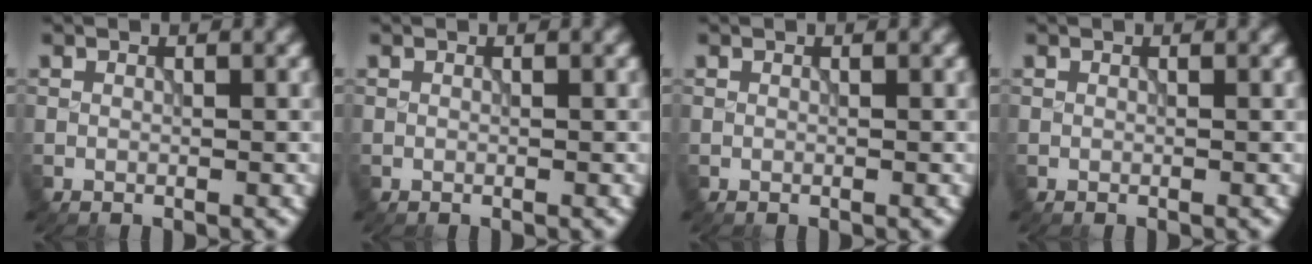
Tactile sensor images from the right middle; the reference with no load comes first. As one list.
[{"total": 0.0}, {"total": 0.0}, {"total": 0.0}]